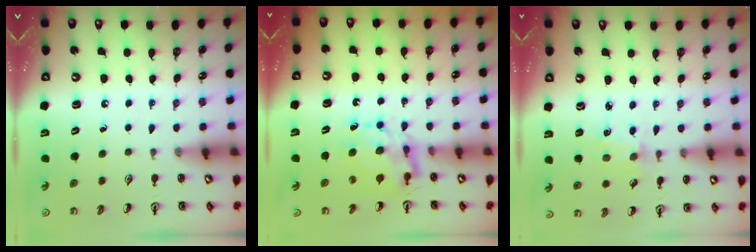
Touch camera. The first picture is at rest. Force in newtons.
{"total": 6.7, "press": 6.7, "slide": 0.2}
{"total": 1.3, "press": 1.3, "slide": 0.2}